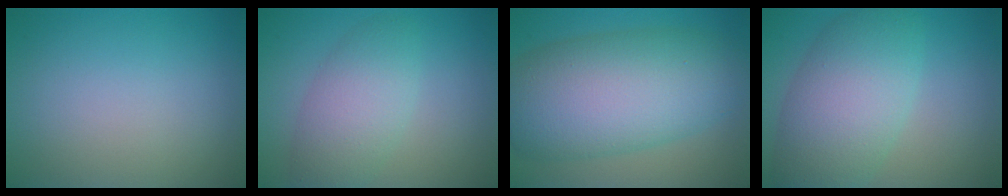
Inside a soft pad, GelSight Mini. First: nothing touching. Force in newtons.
{"total": 4.5, "press": 4.5, "slide": 0.2}
{"total": 11.5, "press": 11.4, "slide": 0.2}
{"total": 7.8, "press": 7.8, "slide": 0.3}